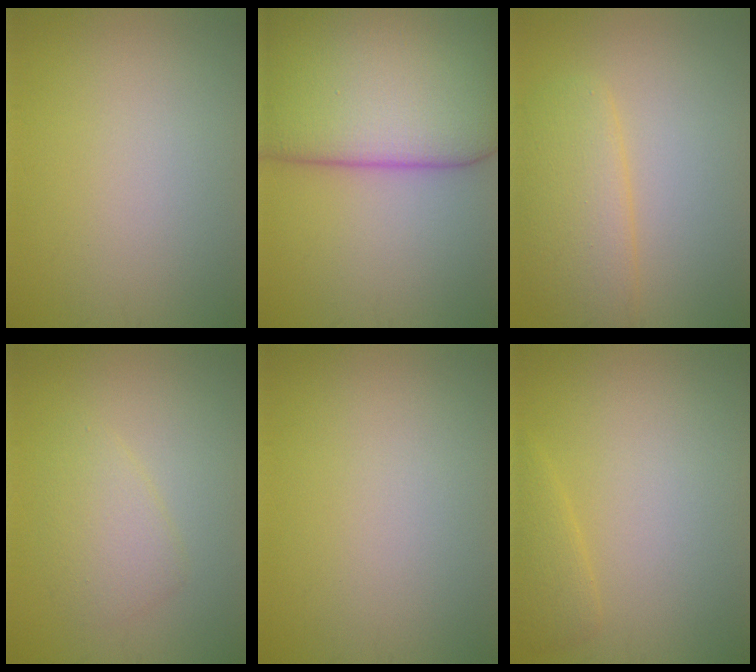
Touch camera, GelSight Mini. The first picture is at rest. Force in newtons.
{"total": 16.8, "press": 16.8, "slide": 0.9}
{"total": 4.4, "press": 4.4, "slide": 0.2}
{"total": 2.6, "press": 2.5, "slide": 0.1}
{"total": 0.0}
{"total": 1.7, "press": 1.7, "slide": 0.2}